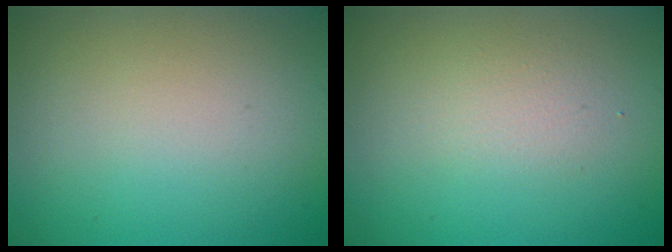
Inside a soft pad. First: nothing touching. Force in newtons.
{"total": 1.4, "press": 1.4, "slide": 0.0}